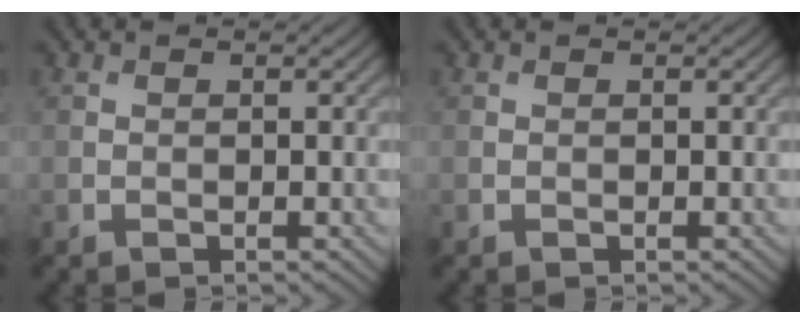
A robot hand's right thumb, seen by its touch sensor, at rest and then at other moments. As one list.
[{"total": 0.0}]